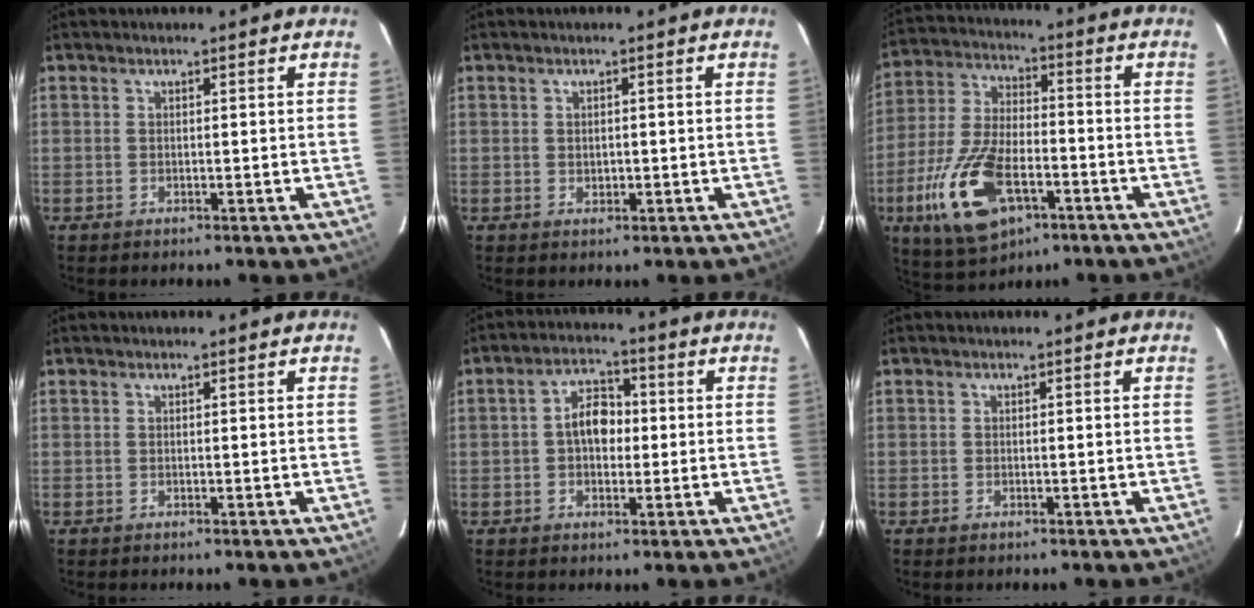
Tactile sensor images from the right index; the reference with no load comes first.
{"total": 1.2, "force": [0.1, 1.1, 0.5], "torque": [-0.006, 0.001, 0.004]}
{"total": 17.8, "force": [-7.7, 8.7, 13.5], "torque": [-0.296, -0.023, -0.135]}
{"total": 0.0}
{"total": 6.2, "force": [-0.1, 4.2, 4.5], "torque": [-0.080, 0.020, -0.001]}
{"total": 0.5, "force": [-0.4, 0.3, 0.3], "torque": [-0.005, -0.002, -0.008]}